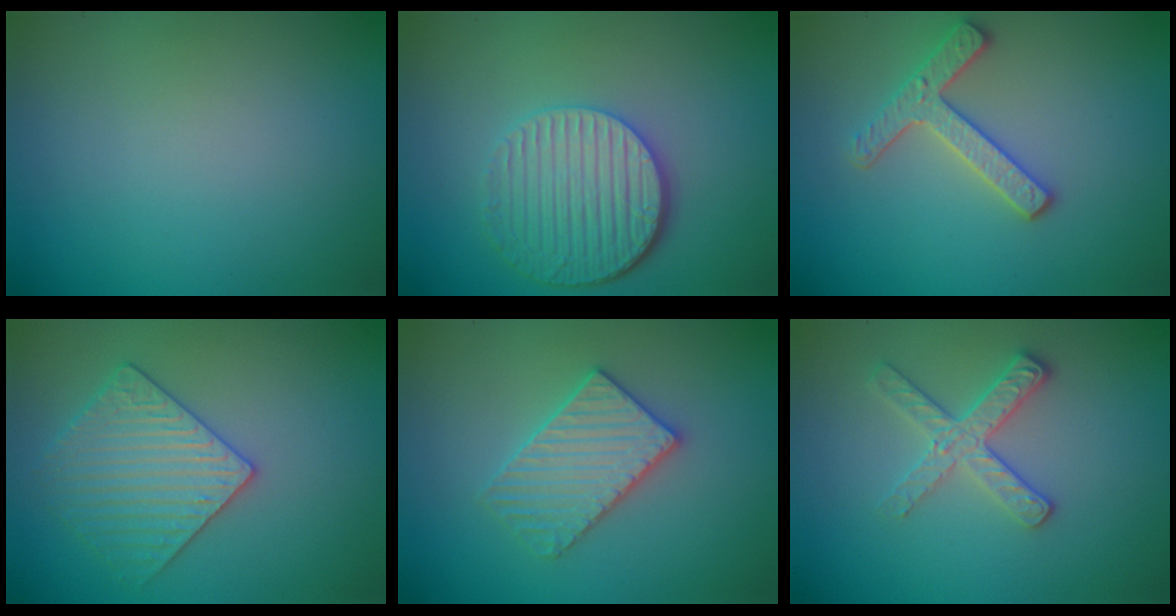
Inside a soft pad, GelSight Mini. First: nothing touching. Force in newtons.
{"total": 5.2, "press": 4.0, "slide": 3.2}
{"total": 2.8, "press": 2.7, "slide": 0.9}
{"total": 3.5, "press": 3.5, "slide": 0.7}
{"total": 3.1, "press": 3.1, "slide": 0.4}
{"total": 2.8, "press": 2.6, "slide": 1.0}